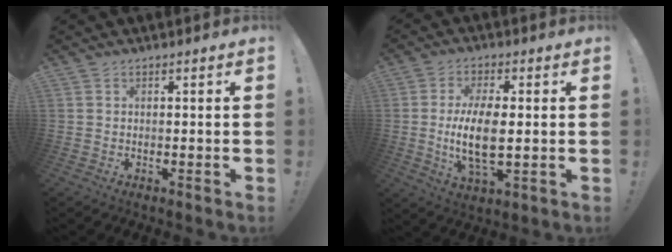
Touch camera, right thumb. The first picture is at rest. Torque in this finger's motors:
{"motor_torque": [0.70, 1.77, 1.59, -0.07, 0.08]}